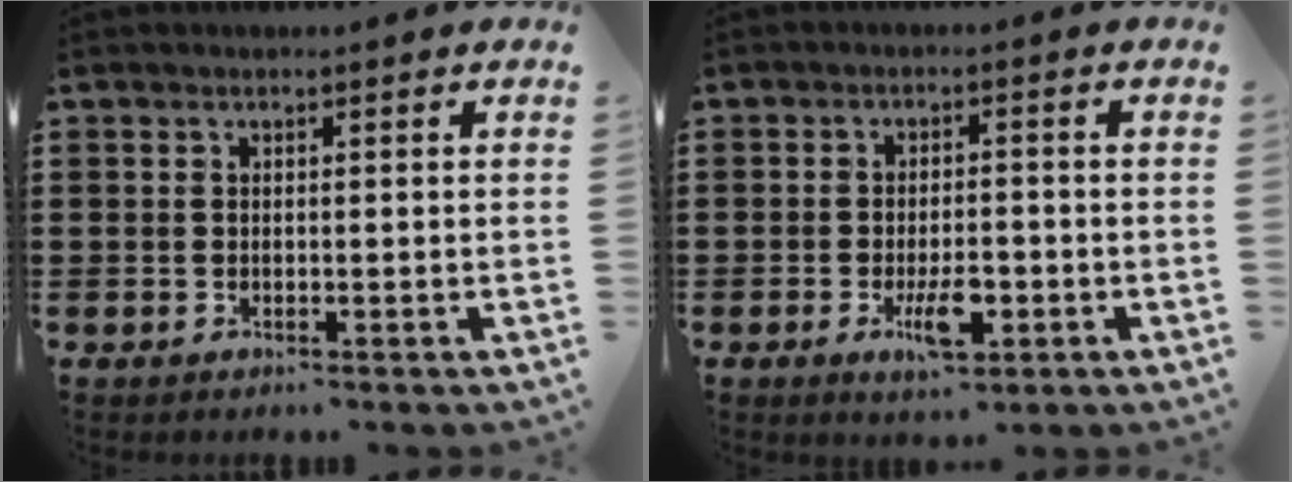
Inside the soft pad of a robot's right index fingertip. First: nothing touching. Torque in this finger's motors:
{"motor_torque": [0.19, 0.15, 0.12, 0.08]}